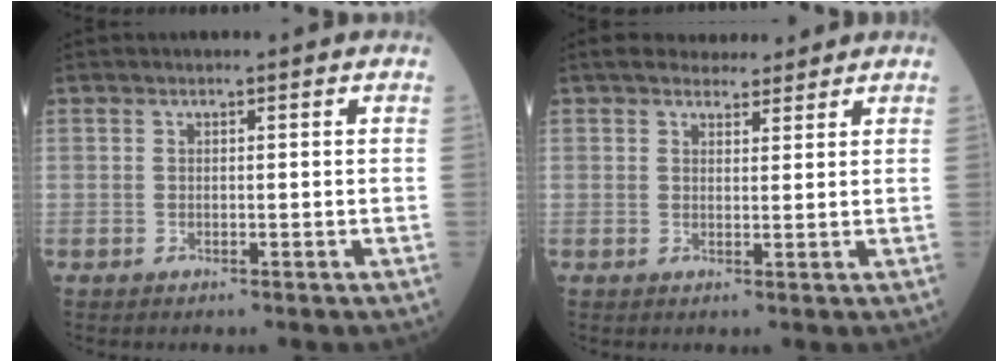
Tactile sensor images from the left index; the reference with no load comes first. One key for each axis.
{"total": 5.1, "fx": 4.5, "fy": 1.9, "fz": 1.5, "tx": -0.015, "ty": 0.015, "tz": 0.067}